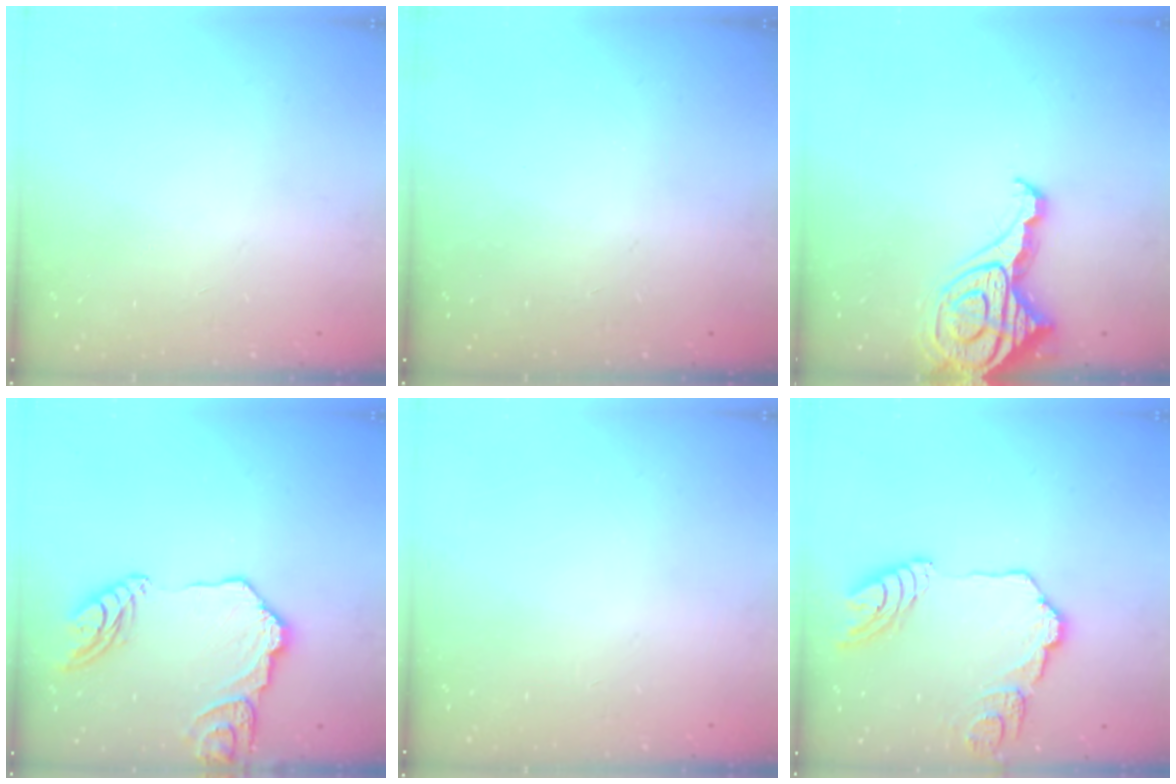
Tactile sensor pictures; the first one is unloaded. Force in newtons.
{"total": 0.0}
{"total": 13.3, "press": 13.2, "slide": 1.4}
{"total": 15.3, "press": 15.2, "slide": 1.4}
{"total": 0.0}
{"total": 16.2, "press": 16.1, "slide": 1.6}